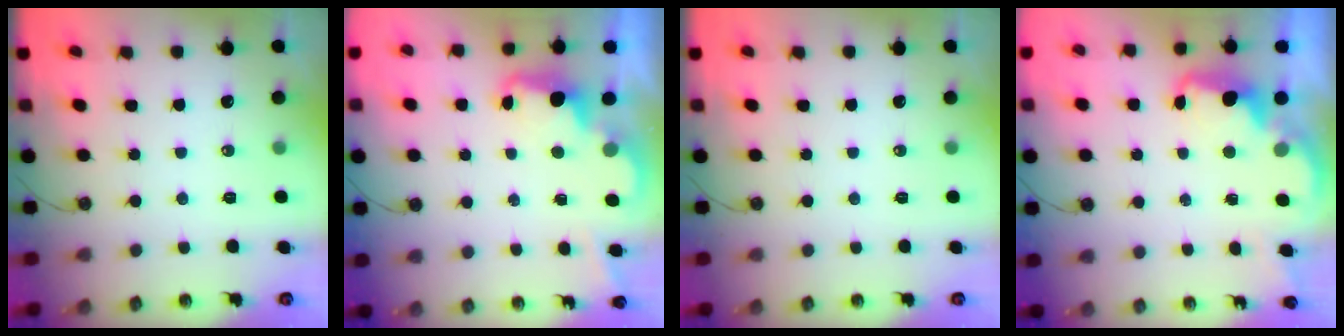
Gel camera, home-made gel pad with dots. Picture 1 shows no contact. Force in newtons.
{"total": 2.4, "press": 2.3, "slide": 0.5}
{"total": 0.0}
{"total": 2.6, "press": 2.5, "slide": 0.7}